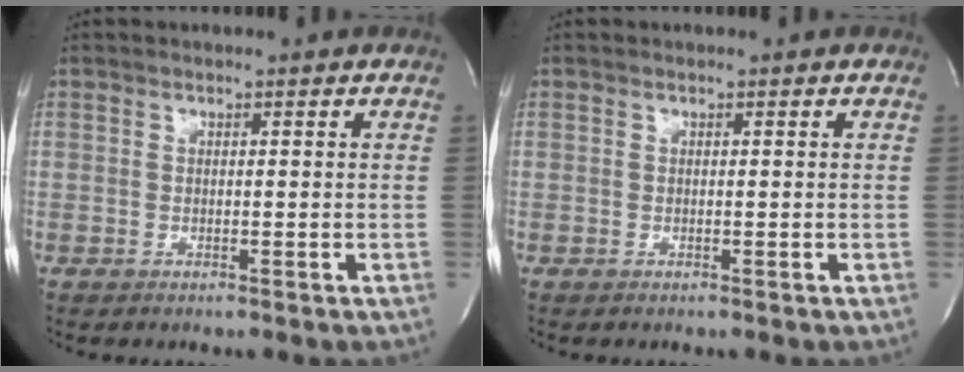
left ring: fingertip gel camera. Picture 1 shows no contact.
{"total": 0.0}